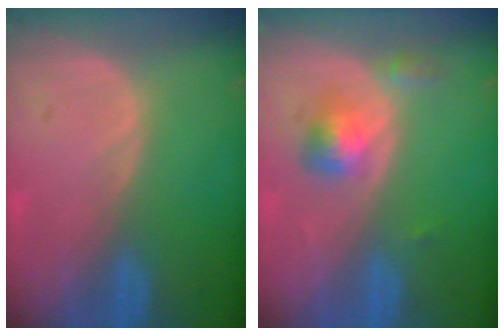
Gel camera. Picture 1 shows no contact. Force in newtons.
{"total": 3.7, "press": 3.7, "slide": 0.2}